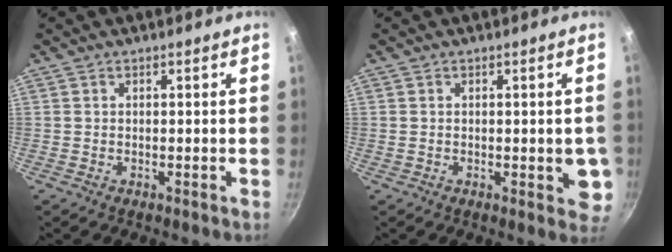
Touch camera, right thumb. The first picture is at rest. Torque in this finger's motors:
{"motor_torque": [1.15, 0.99, 1.36, -1.00, 0.38]}